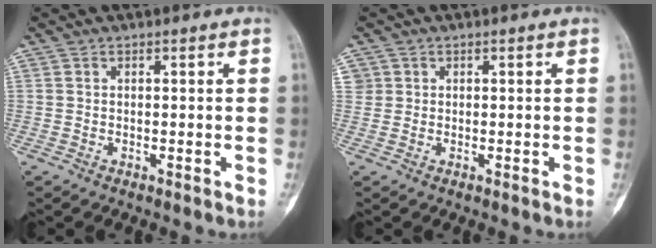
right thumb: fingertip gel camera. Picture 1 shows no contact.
{"total": 1.7, "force": [0.7, 1.6, 0.0], "torque": [0.020, -0.001, 0.007]}